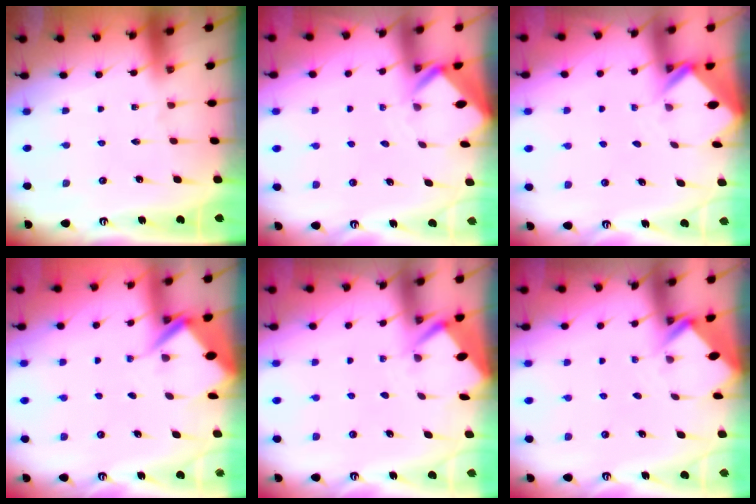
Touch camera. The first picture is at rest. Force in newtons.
{"total": 2.8, "press": 2.8, "slide": 0.2}
{"total": 2.6, "press": 2.6, "slide": 0.2}
{"total": 3.5, "press": 3.5, "slide": 0.3}
{"total": 2.7, "press": 2.7, "slide": 0.4}
{"total": 2.6, "press": 2.6, "slide": 0.2}